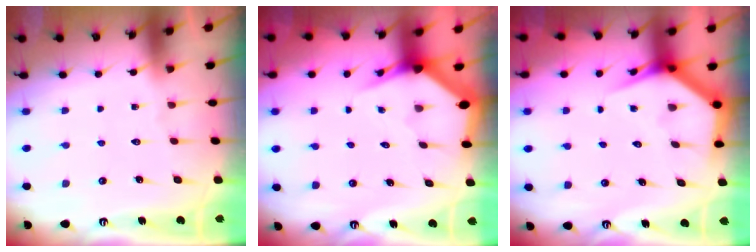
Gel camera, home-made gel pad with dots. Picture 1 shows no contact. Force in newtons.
{"total": 3.0, "press": 2.9, "slide": 0.5}
{"total": 4.2, "press": 4.2, "slide": 0.4}